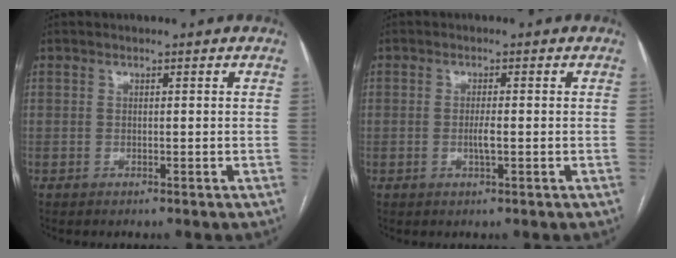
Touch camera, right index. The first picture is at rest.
{"total": 1.8, "force": [-0.4, 0.0, 1.8], "torque": [-0.037, -0.002, -0.007]}